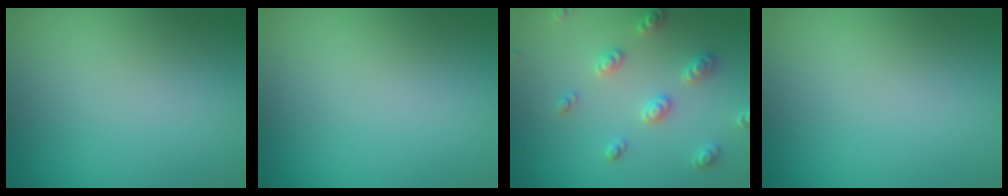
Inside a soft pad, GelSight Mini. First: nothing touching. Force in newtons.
{"total": 0.0}
{"total": 2.7, "press": 2.7, "slide": 0.4}
{"total": 0.0}